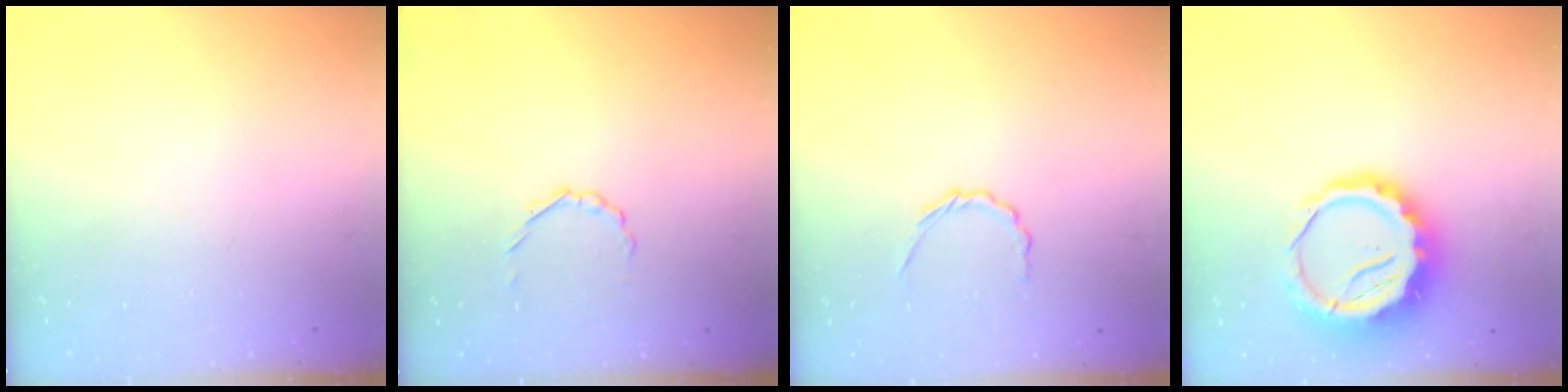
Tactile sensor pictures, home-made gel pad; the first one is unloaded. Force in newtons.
{"total": 2.2, "press": 2.1, "slide": 0.7}
{"total": 2.6, "press": 2.4, "slide": 1.0}
{"total": 11.9, "press": 11.6, "slide": 2.4}